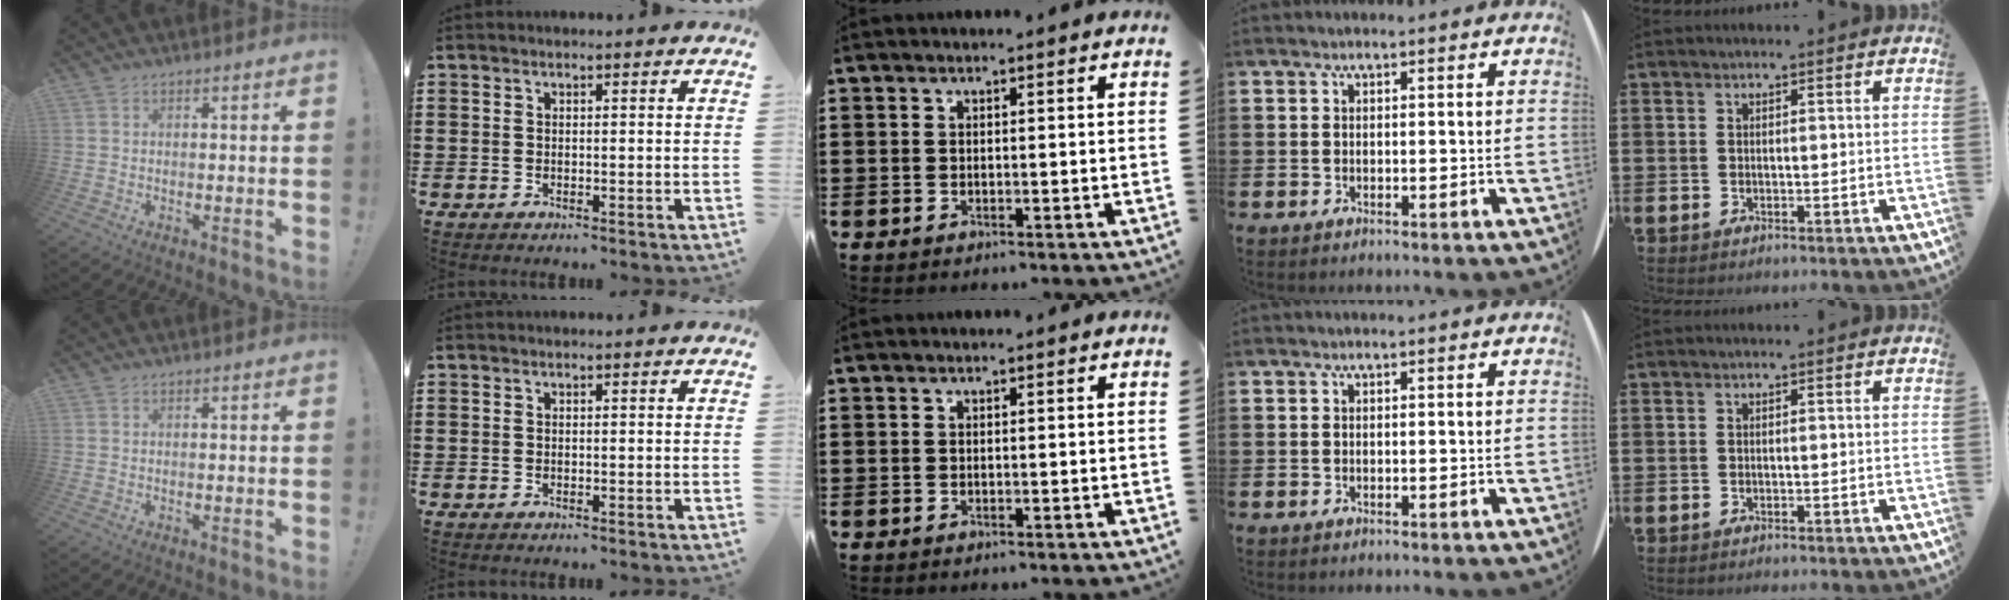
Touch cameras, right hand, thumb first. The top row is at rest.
{}